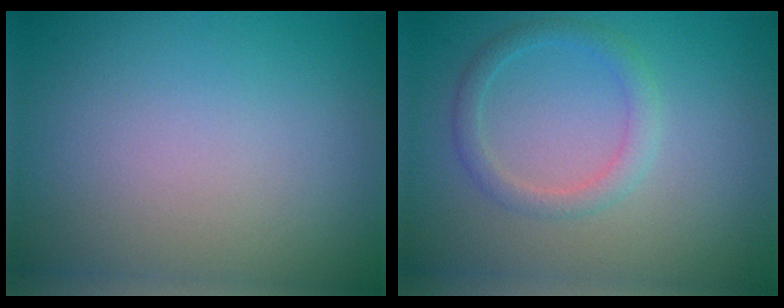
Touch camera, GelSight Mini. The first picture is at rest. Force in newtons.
{"total": 2.0, "press": 2.0, "slide": 0.0}